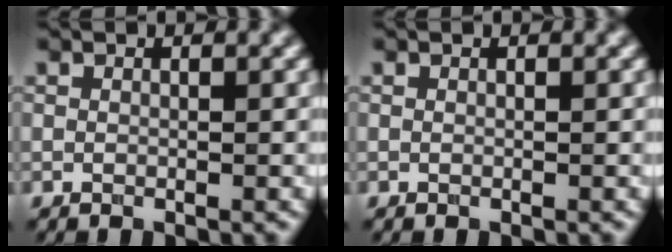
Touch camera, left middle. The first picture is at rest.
{"total": 0.0}